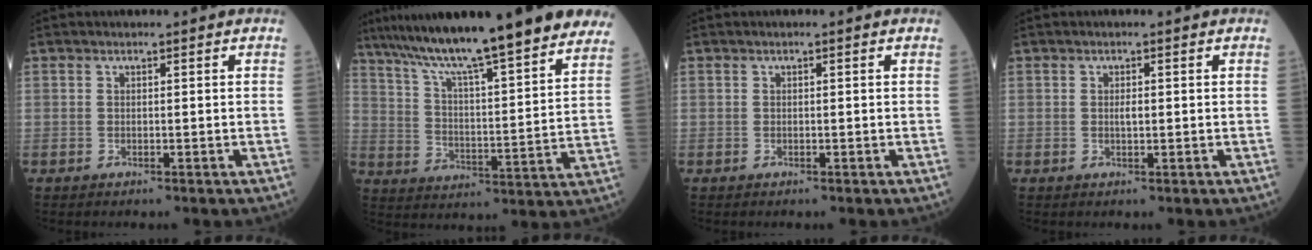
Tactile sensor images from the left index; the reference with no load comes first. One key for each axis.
{"total": 26.4, "fx": 21.8, "fy": 1.6, "fz": 14.8, "tx": -0.238, "ty": -0.006, "tz": 0.309}
{"total": 0.0}
{"total": 1.1, "fx": 0.1, "fy": 0.3, "fz": 1.0, "tx": -0.020, "ty": 0.000, "tz": 0.002}